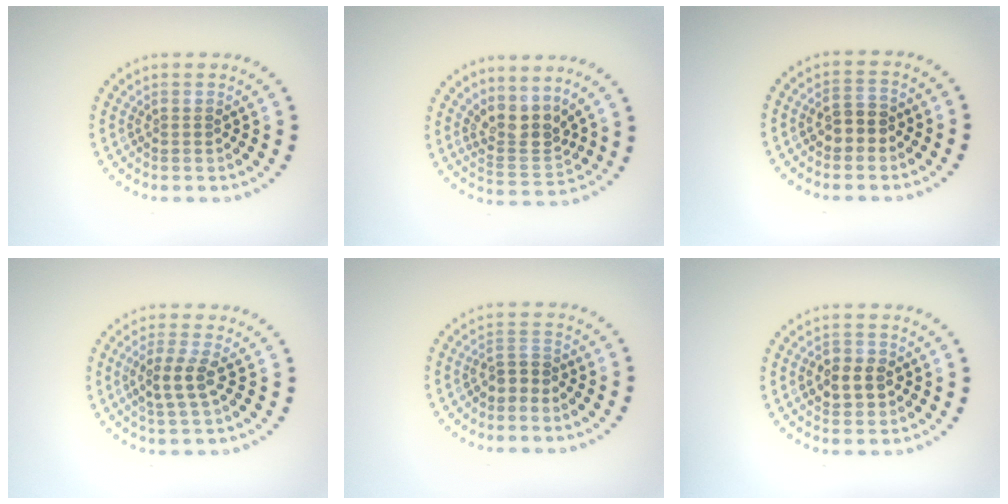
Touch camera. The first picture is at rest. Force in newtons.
{"total": 3.2, "press": 2.4, "slide": 2.1}
{"total": 2.4, "press": 2.3, "slide": 0.6}
{"total": 2.9, "press": 2.7, "slide": 1.2}
{"total": 1.9, "press": 1.6, "slide": 1.0}
{"total": 2.9, "press": 2.9, "slide": 0.4}